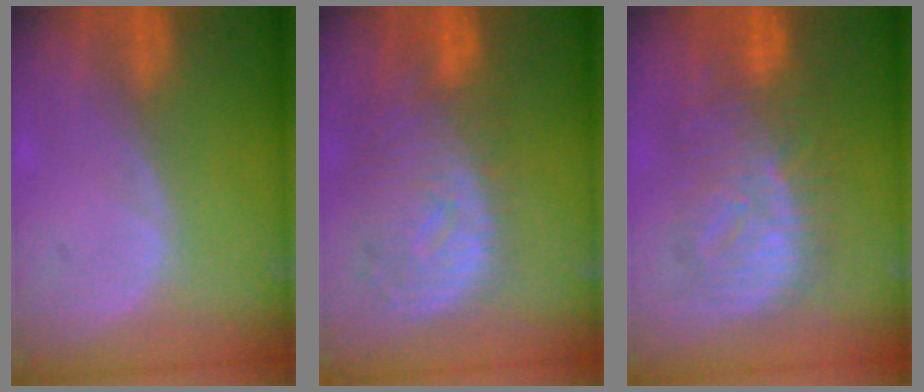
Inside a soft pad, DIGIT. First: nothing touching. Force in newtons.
{"total": 11.3, "press": 9.9, "slide": 5.6}
{"total": 10.4, "press": 10.4, "slide": 0.8}